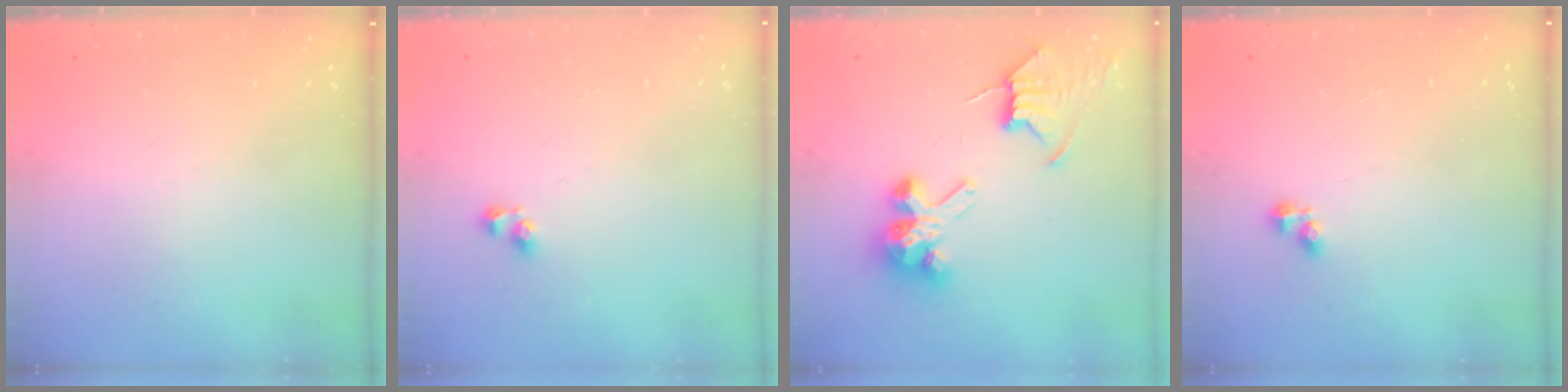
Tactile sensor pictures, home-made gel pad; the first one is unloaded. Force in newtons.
{"total": 3.5, "press": 3.4, "slide": 0.9}
{"total": 9.4, "press": 9.4, "slide": 0.7}
{"total": 2.1, "press": 2.1, "slide": 0.3}